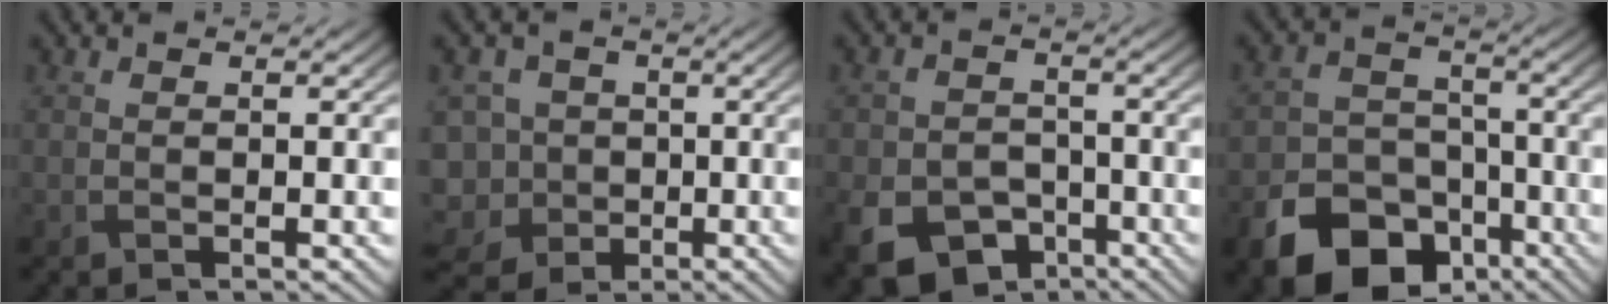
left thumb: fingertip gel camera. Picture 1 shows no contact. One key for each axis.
{"total": 9.0, "fx": -3.3, "fy": 7.6, "fz": 3.5, "tx": -0.103, "ty": -0.015, "tz": -0.083}
{"total": 9.3, "fx": -5.0, "fy": 6.6, "fz": 4.2, "tx": -0.089, "ty": -0.033, "tz": -0.089}
{"total": 13.5, "fx": -8.1, "fy": 9.0, "fz": 6.0, "tx": -0.137, "ty": -0.041, "tz": -0.131}